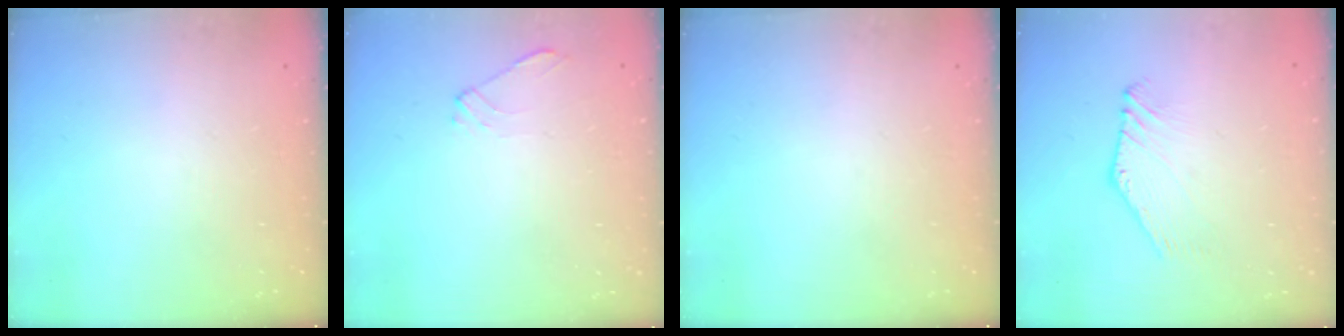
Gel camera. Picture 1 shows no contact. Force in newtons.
{"total": 2.3, "press": 2.2, "slide": 0.6}
{"total": 0.0}
{"total": 1.0, "press": 1.0, "slide": 0.0}